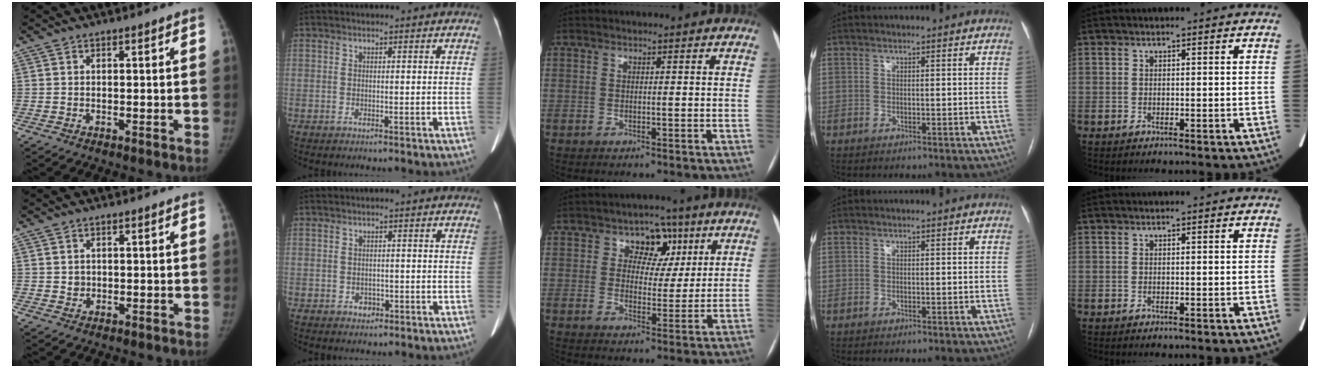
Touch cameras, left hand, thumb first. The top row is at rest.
{"thumb": {"total": 1.2, "force": [0.1, 1.1, 0.3], "torque": [0.004, 0.001, 0.004]}, "index": {"total": 1.3, "force": [-0.6, 1.0, 0.4], "torque": [-0.006, 0.003, -0.006]}, "middle": {"total": 6.1, "force": [3.0, 4.6, 2.7], "torque": [-0.024, 0.014, 0.043]}}